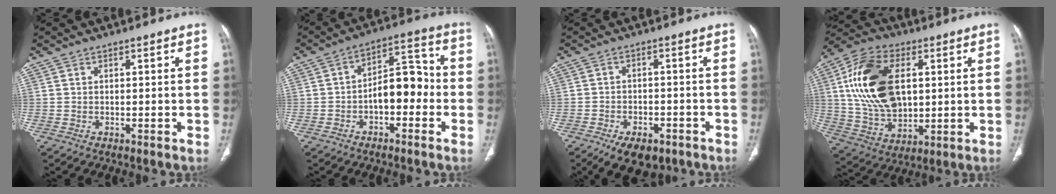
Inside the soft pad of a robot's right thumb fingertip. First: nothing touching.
{"total": 9.7, "force": [-2.2, 5.6, 7.7], "torque": [-0.087, 0.046, -0.043]}
{"total": 9.6, "force": [-6.2, 5.3, 5.0], "torque": [-0.058, 0.020, -0.091]}
{"total": 19.8, "force": [4.1, 12.1, 15.2], "torque": [-0.270, -0.007, 0.080]}